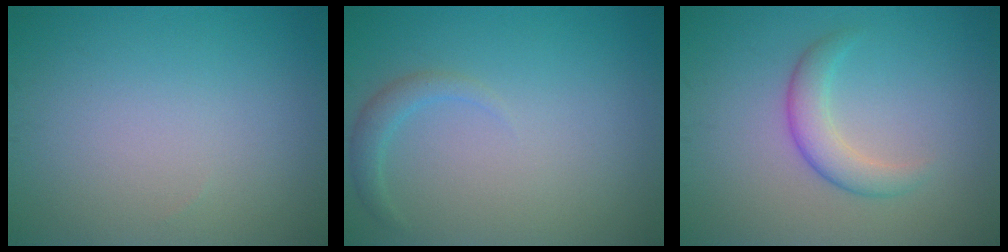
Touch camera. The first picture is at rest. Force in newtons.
{"total": 1.5, "press": 1.5, "slide": 0.2}
{"total": 2.8, "press": 2.8, "slide": 0.1}